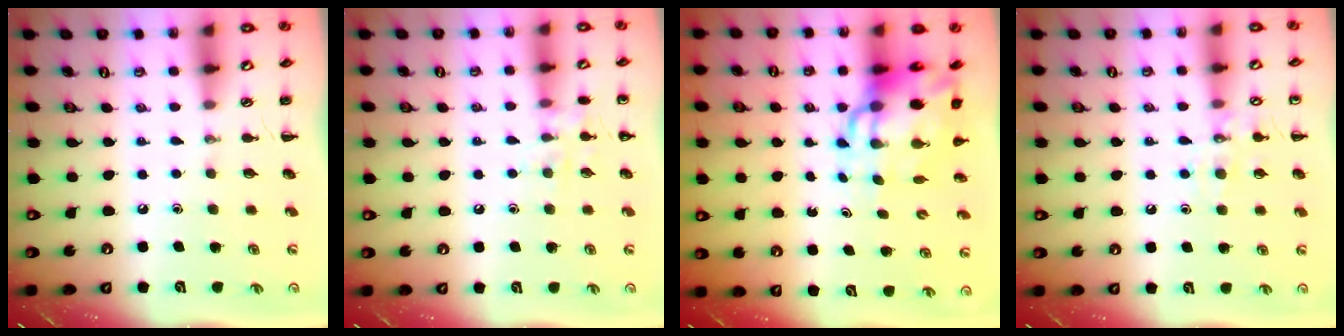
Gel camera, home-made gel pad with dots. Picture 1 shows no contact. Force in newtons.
{"total": 8.0, "press": 7.8, "slide": 1.4}
{"total": 12.0, "press": 11.6, "slide": 3.2}
{"total": 8.6, "press": 8.5, "slide": 1.1}